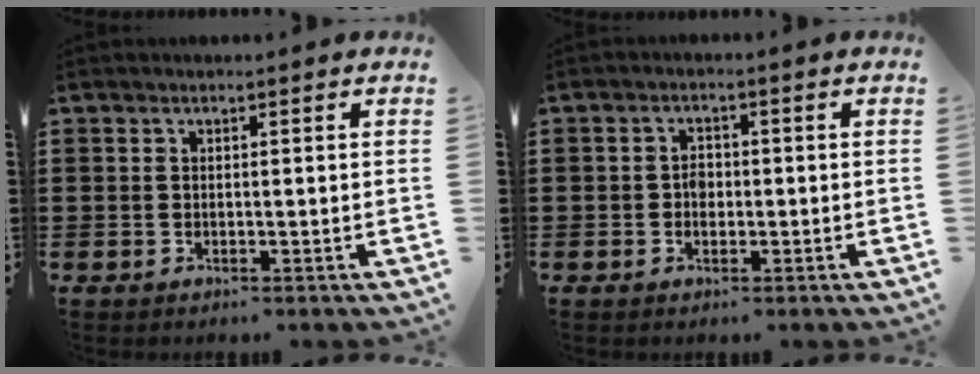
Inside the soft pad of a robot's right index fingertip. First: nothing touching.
{"total": 2.0, "force": [-0.4, 1.3, 1.4], "torque": [-0.028, 0.003, -0.009]}